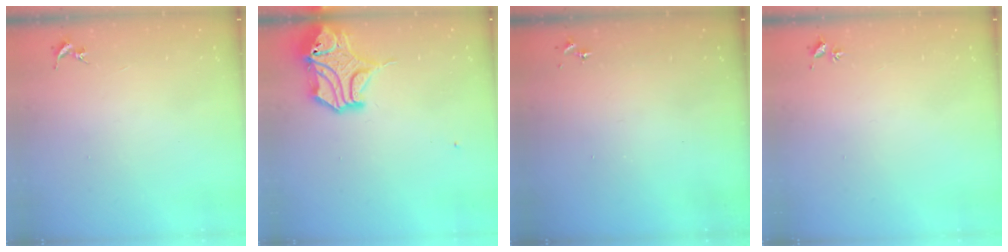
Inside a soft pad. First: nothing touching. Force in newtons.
{"total": 14.5, "press": 14.4, "slide": 2.2}
{"total": 0.0}
{"total": 2.0, "press": 2.0, "slide": 0.3}